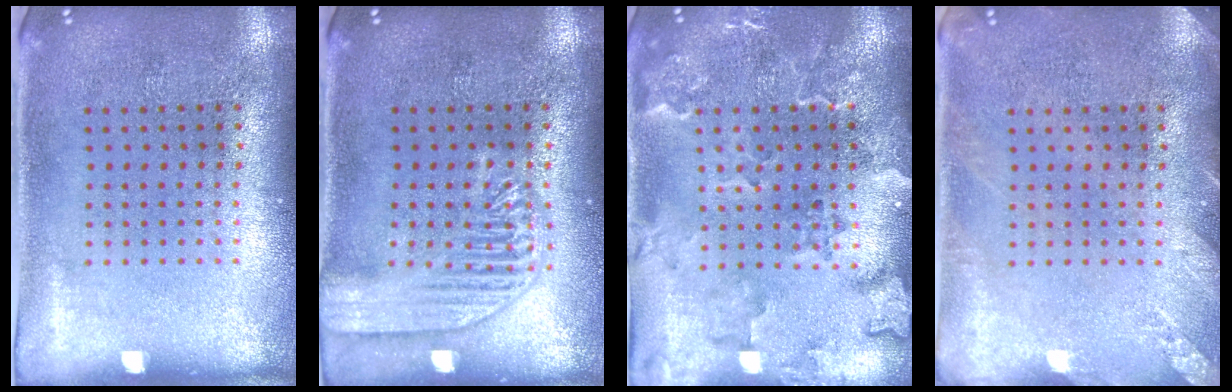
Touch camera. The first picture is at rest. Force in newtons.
{"total": 3.2, "press": 3.2, "slide": 0.4}
{"total": 2.4, "press": 2.2, "slide": 1.0}
{"total": 1.9, "press": 1.8, "slide": 0.2}